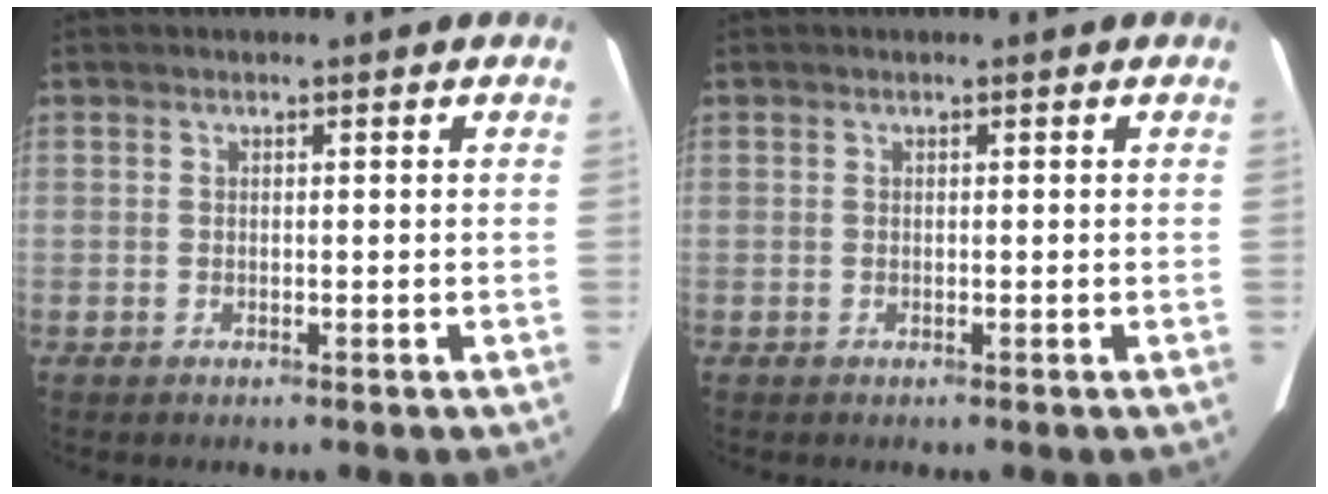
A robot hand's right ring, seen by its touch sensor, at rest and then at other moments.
{"total": 0.0}